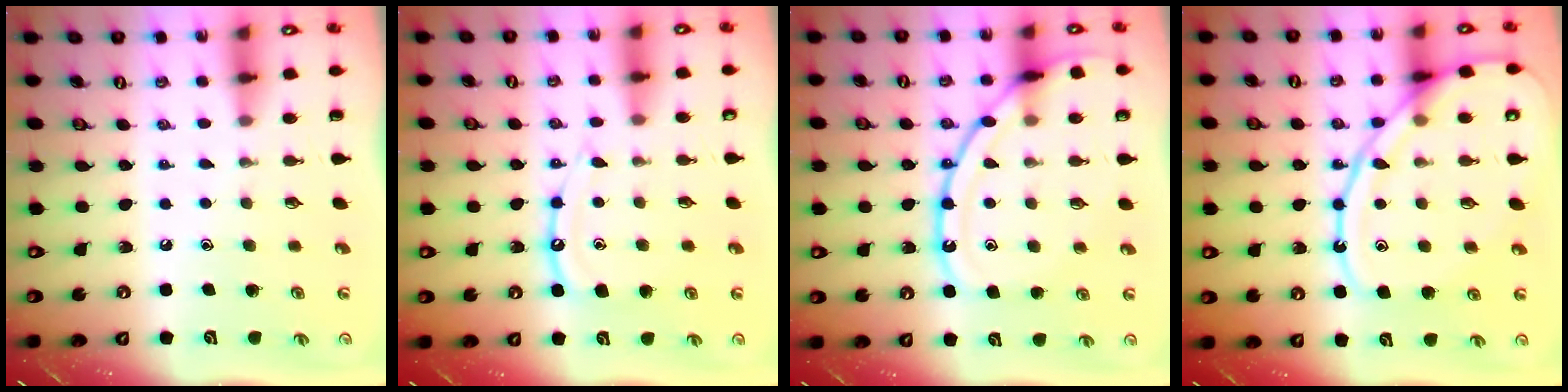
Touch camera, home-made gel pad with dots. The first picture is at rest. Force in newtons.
{"total": 11.2, "press": 11.2, "slide": 1.0}
{"total": 16.2, "press": 16.1, "slide": 1.6}
{"total": 15.3, "press": 15.3, "slide": 1.5}